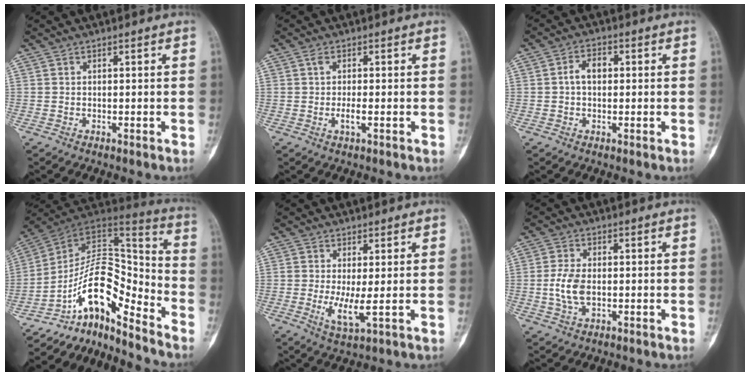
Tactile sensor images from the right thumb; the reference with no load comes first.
{"total": 2.6, "force": [-0.5, 0.8, 2.4], "torque": [-0.052, 0.000, -0.011]}
{"total": 3.9, "force": [0.2, 2.6, 3.0], "torque": [-0.047, 0.014, -0.001]}
{"total": 15.0, "force": [-10.4, 5.6, 9.2], "torque": [-0.122, 0.127, -0.184]}
{"total": 5.1, "force": [-0.5, 1.2, 5.0], "torque": [-0.107, -0.018, -0.009]}
{"total": 5.8, "force": [-0.6, 3.3, 4.8], "torque": [-0.106, 0.002, -0.014]}